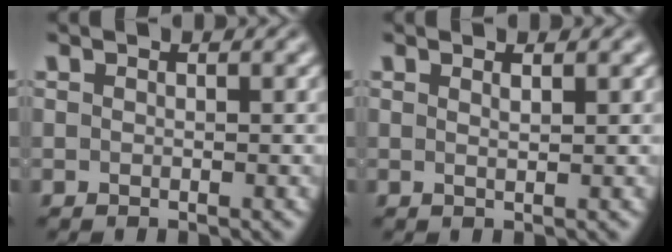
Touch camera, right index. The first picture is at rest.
{"total": 1.2, "force": [0.4, -1.0, 0.4], "torque": [-0.004, -0.007, 0.015]}